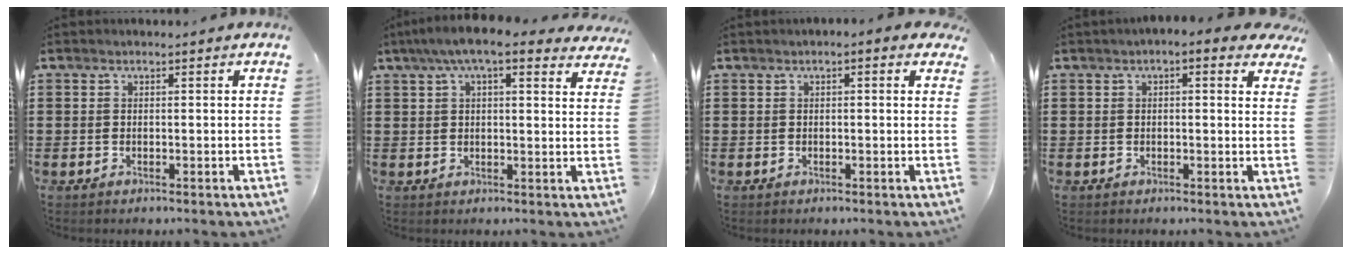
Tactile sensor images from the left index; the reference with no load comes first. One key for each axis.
{"total": 7.0, "fx": 5.3, "fy": 1.2, "fz": 4.4, "tx": -0.098, "ty": -0.002, "tz": 0.095}
{"total": 0.8, "fx": 0.0, "fy": 0.6, "fz": 0.6, "tx": -0.013, "ty": 0.005, "tz": -0.003}
{"total": 1.7, "fx": 0.6, "fy": 1.0, "fz": 1.2, "tx": -0.028, "ty": 0.008, "tz": 0.007}